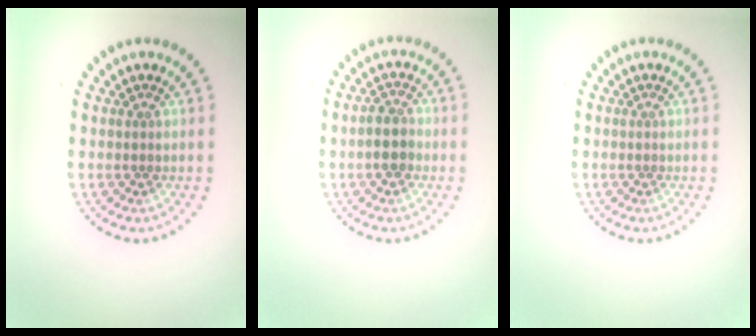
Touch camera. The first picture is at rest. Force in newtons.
{"total": 2.4, "press": 2.3, "slide": 0.7}
{"total": 0.0}